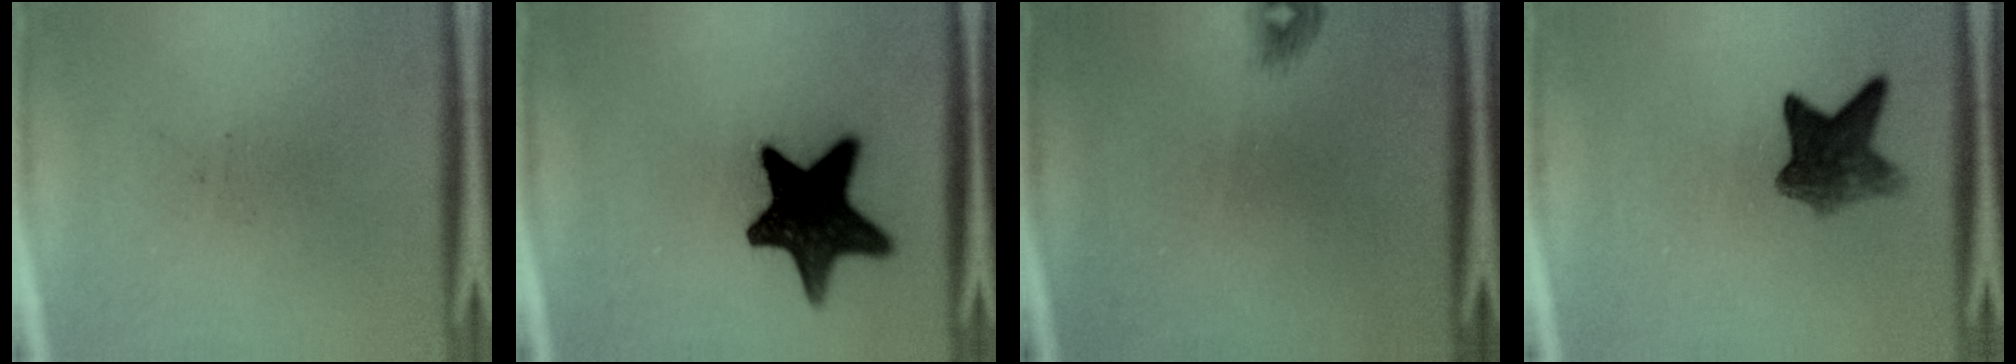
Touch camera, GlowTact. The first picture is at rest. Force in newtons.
{"total": 16.0}
{"total": 0.9}
{"total": 6.1}